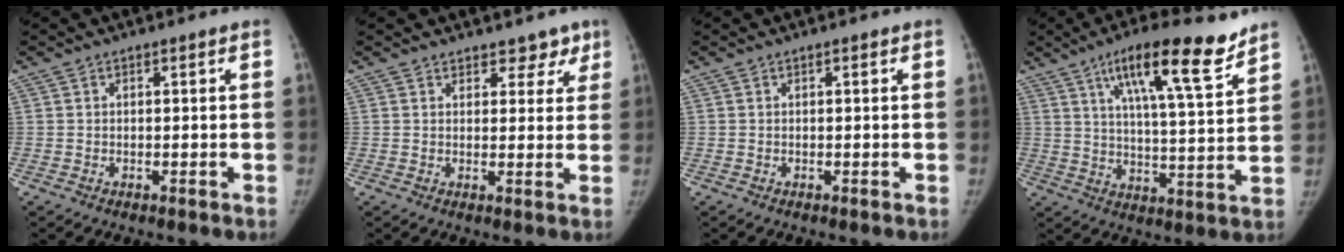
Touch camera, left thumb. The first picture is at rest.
{"total": 5.1, "force": [3.9, 3.0, 1.2], "torque": [0.024, -0.018, 0.046]}
{"total": 0.6, "force": [0.3, 0.3, 0.4], "torque": [-0.006, 0.000, 0.002]}
{"total": 16.8, "force": [10.7, 3.7, 12.5], "torque": [-0.177, -0.046, 0.171]}